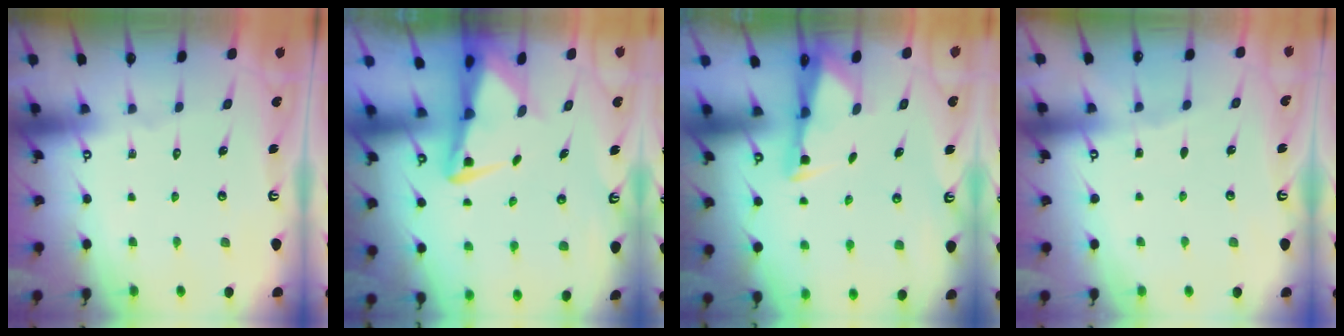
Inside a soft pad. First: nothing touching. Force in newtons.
{"total": 4.5, "press": 4.4, "slide": 0.8}
{"total": 2.7, "press": 2.7, "slide": 0.4}
{"total": 2.2, "press": 2.2, "slide": 0.3}